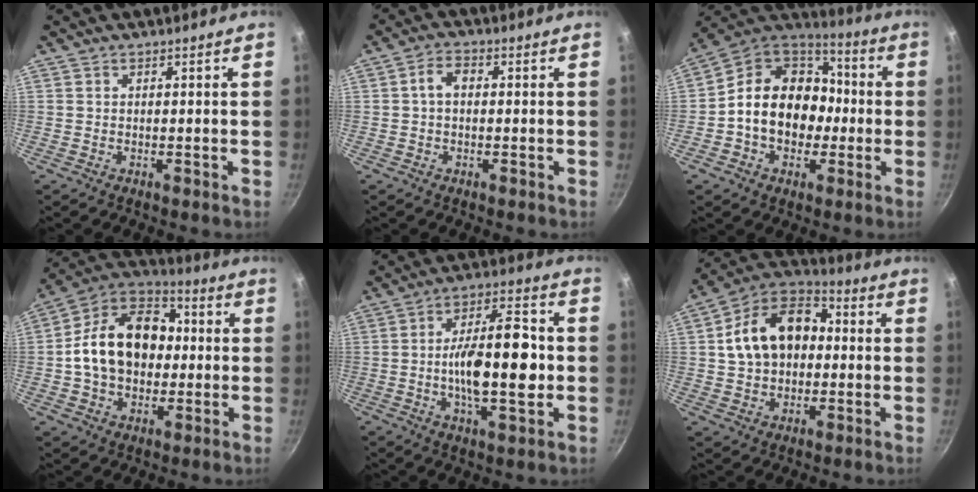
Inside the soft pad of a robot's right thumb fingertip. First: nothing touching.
{"total": 3.5, "force": [0.1, 2.4, 2.6], "torque": [-0.042, 0.014, -0.003]}
{"total": 17.8, "force": [-1.5, 14.1, 10.6], "torque": [-0.141, 0.049, -0.036]}
{"total": 19.3, "force": [0.3, 14.1, 13.1], "torque": [-0.194, 0.039, -0.010]}
{"total": 15.6, "force": [-1.2, 6.0, 14.4], "torque": [-0.223, 0.027, -0.022]}
{"total": 17.1, "force": [1.5, 12.3, 11.8], "torque": [-0.178, 0.038, 0.009]}